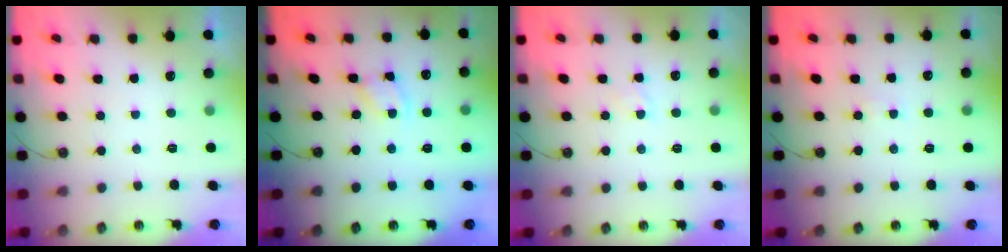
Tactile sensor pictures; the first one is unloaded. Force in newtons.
{"total": 2.7, "press": 2.7, "slide": 0.4}
{"total": 3.5, "press": 3.5, "slide": 0.5}
{"total": 1.7, "press": 1.7, "slide": 0.2}